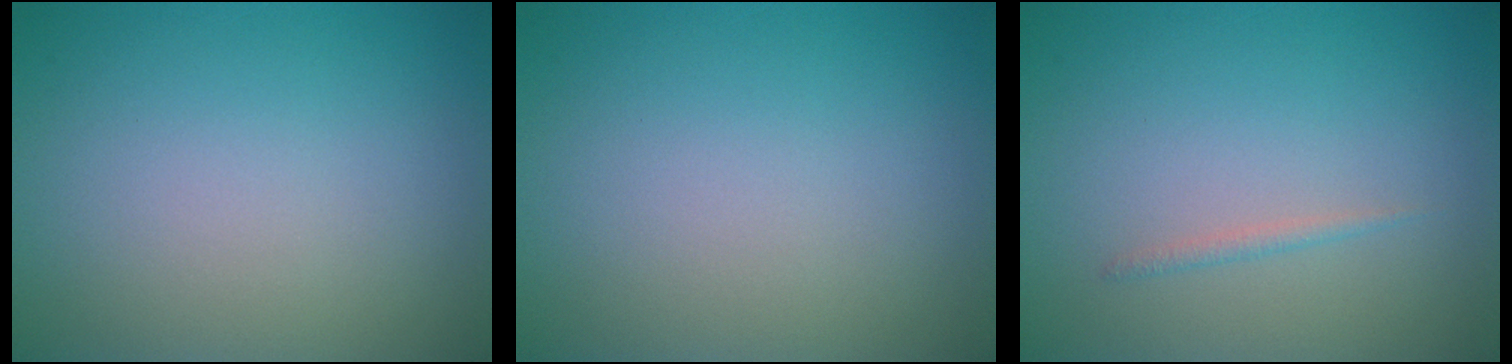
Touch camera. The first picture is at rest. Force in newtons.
{"total": 0.0}
{"total": 0.7, "press": 0.7, "slide": 0.1}